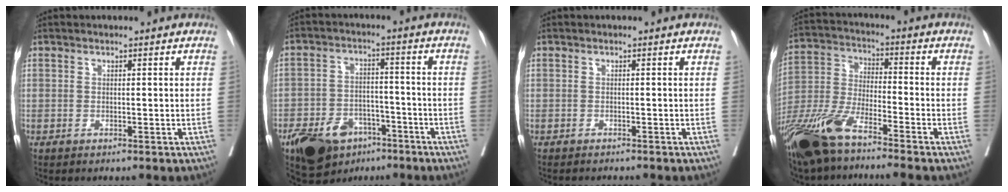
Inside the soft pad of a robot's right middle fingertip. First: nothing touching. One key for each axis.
{"total": 13.3, "fx": -8.3, "fy": 7.8, "fz": 6.9, "tx": -0.119, "ty": 0.004, "tz": -0.131}
{"total": 2.7, "fx": -2.4, "fy": 0.3, "fz": 1.2, "tx": -0.017, "ty": -0.003, "tz": -0.028}
{"total": 13.7, "fx": -10.1, "fy": 1.3, "fz": 9.2, "tx": -0.196, "ty": -0.027, "tz": -0.199}